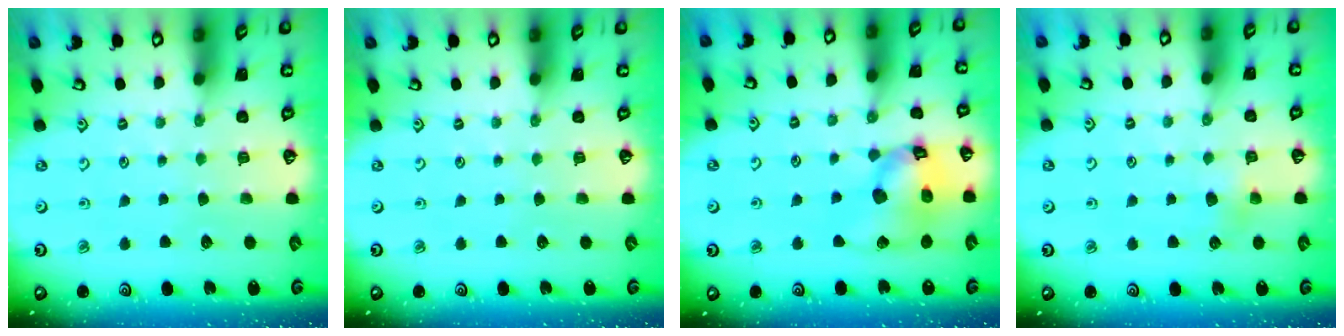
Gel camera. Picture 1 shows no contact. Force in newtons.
{"total": 0.0}
{"total": 14.5, "press": 14.4, "slide": 1.8}
{"total": 4.0, "press": 3.9, "slide": 0.8}